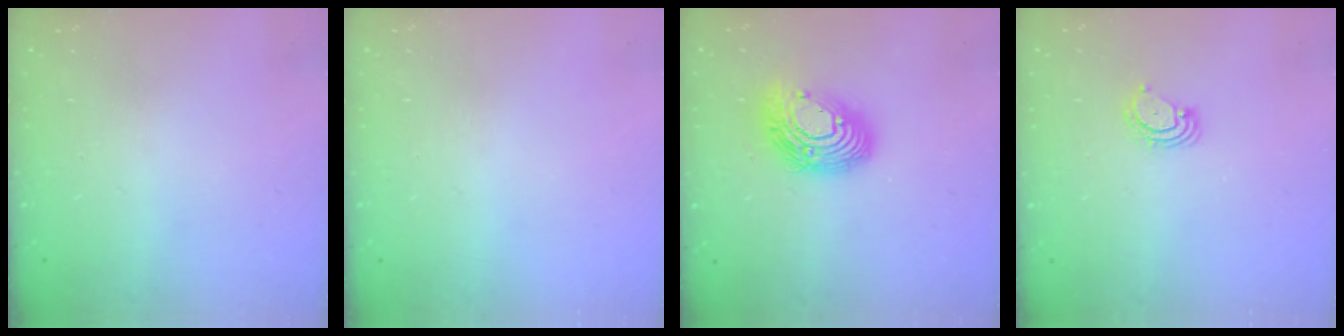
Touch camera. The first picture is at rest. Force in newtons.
{"total": 0.0}
{"total": 14.9, "press": 14.9, "slide": 1.3}
{"total": 4.7, "press": 4.6, "slide": 0.4}